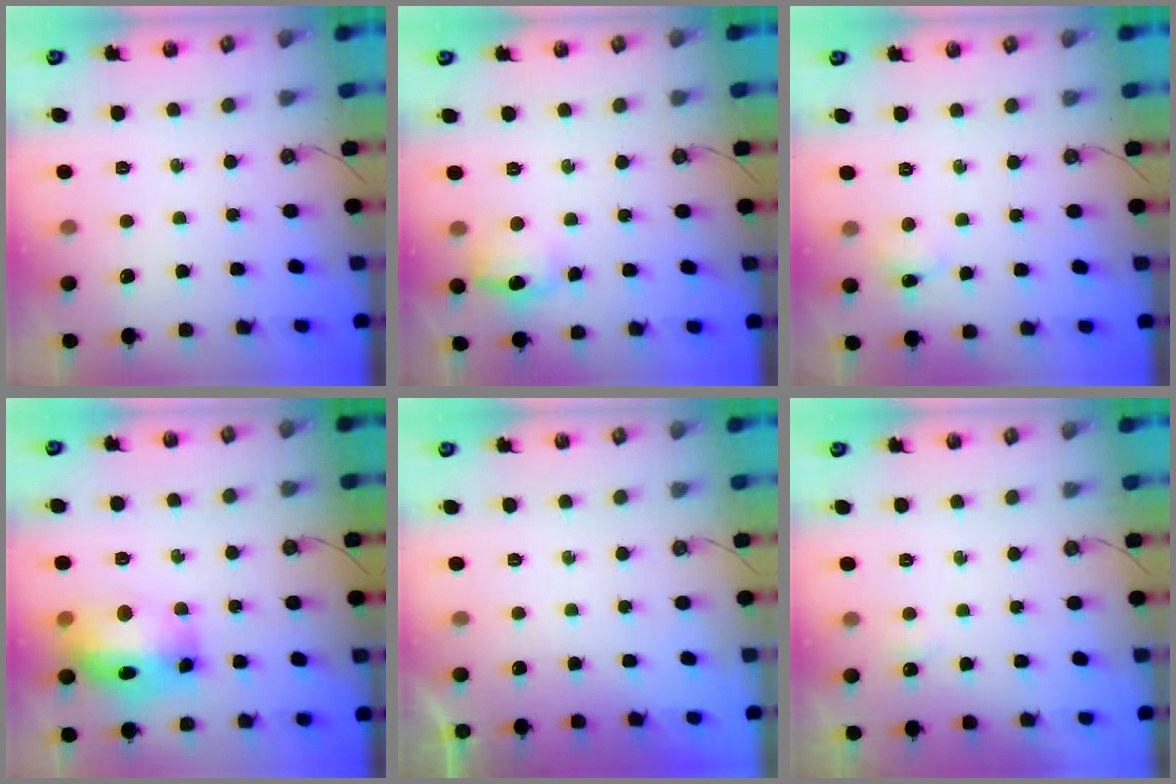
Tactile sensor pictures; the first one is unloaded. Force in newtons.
{"total": 10.8, "press": 10.7, "slide": 0.9}
{"total": 2.7, "press": 2.6, "slide": 0.7}
{"total": 17.2, "press": 17.1, "slide": 1.6}
{"total": 0.0}
{"total": 2.8, "press": 2.7, "slide": 0.5}